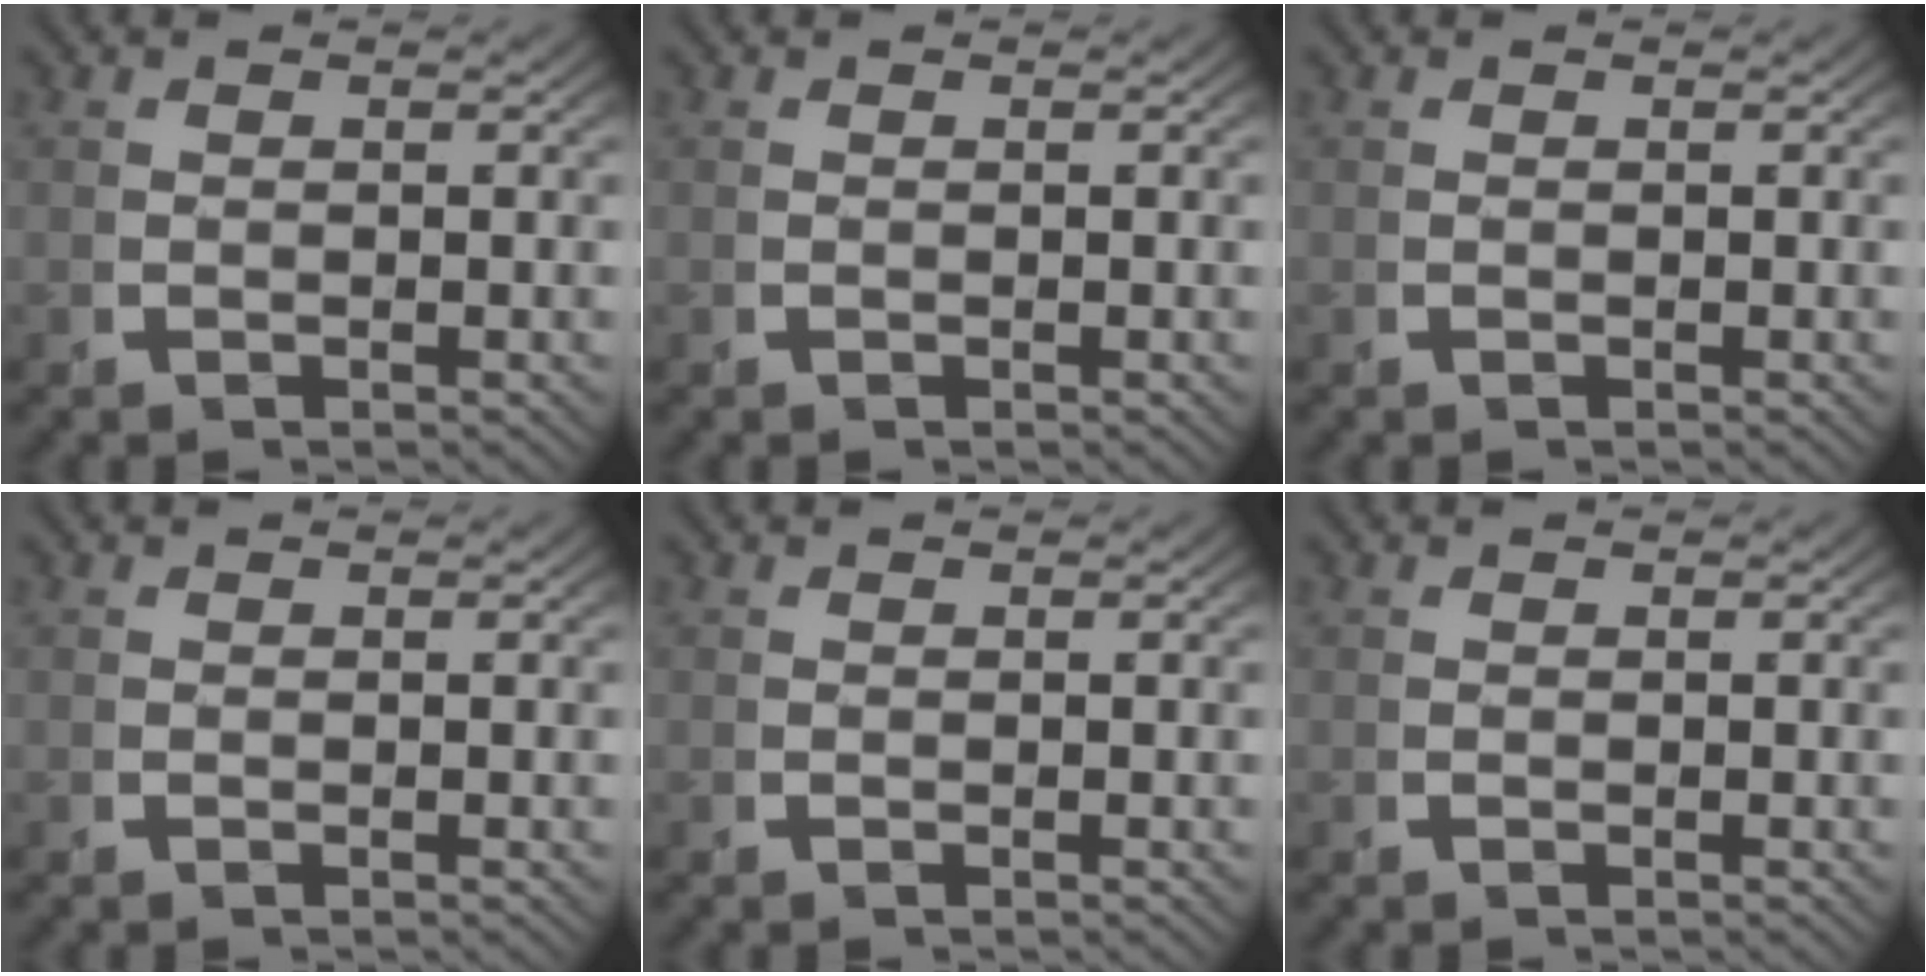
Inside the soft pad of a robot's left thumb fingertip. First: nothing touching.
{"total": 0.0}
{"total": 0.0}
{"total": 0.0}
{"total": 0.0}
{"total": 0.0}